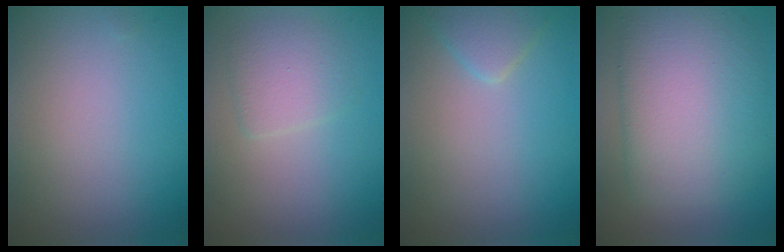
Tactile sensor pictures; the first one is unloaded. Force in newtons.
{"total": 2.3, "press": 2.3, "slide": 0.1}
{"total": 1.9, "press": 1.9, "slide": 0.1}
{"total": 8.4, "press": 8.4, "slide": 0.2}